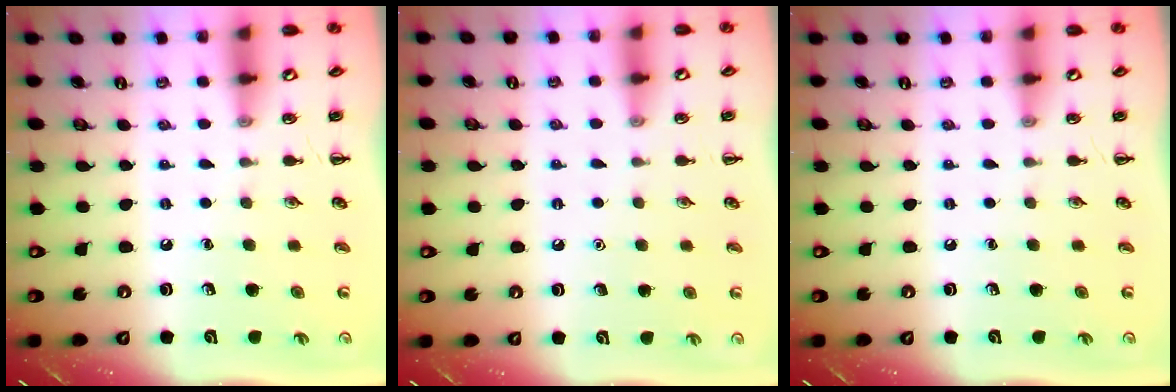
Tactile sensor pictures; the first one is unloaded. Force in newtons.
{"total": 1.6, "press": 1.5, "slide": 0.1}
{"total": 0.0}